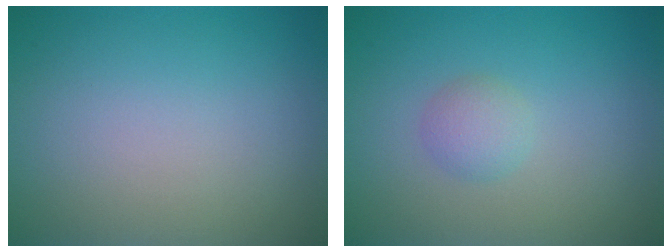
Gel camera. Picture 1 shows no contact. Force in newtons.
{"total": 1.6, "press": 1.6, "slide": 0.1}